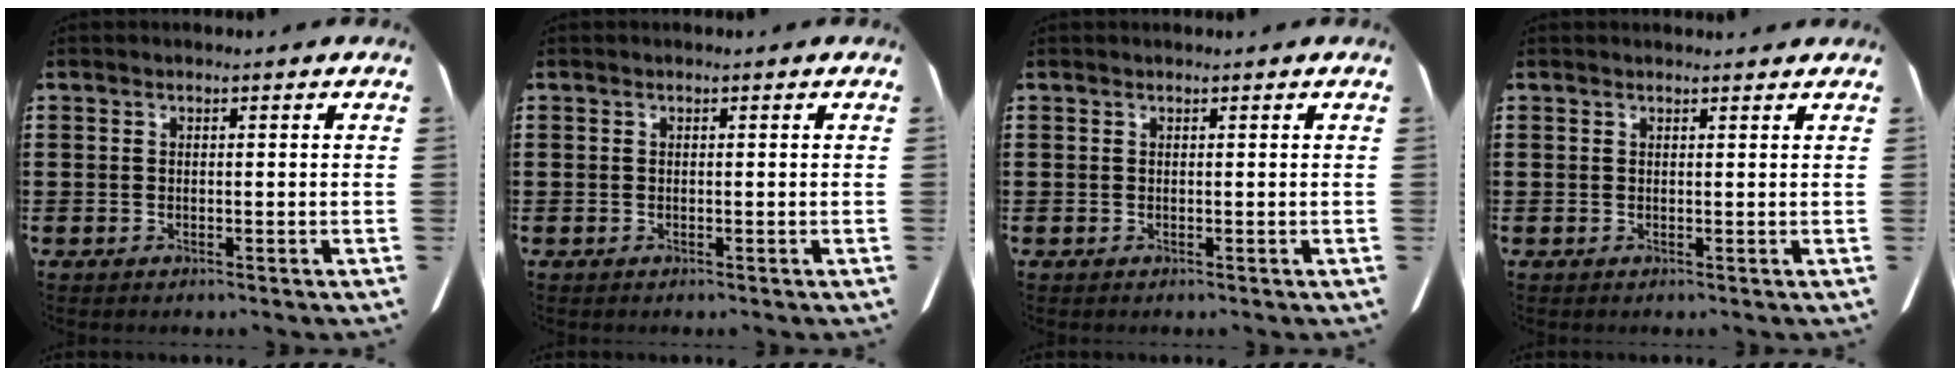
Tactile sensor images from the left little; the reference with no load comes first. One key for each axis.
{"total": 0.0}
{"total": 0.0}
{"total": 0.8, "fx": 0.7, "fy": 0.1, "fz": 0.3, "tx": 0.002, "ty": -0.002, "tz": 0.010}